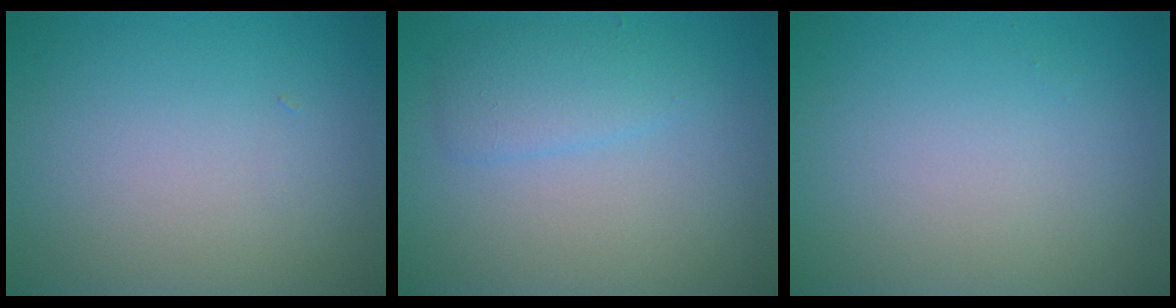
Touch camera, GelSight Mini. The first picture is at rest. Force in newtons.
{"total": 2.4, "press": 2.4, "slide": 0.1}
{"total": 0.0}